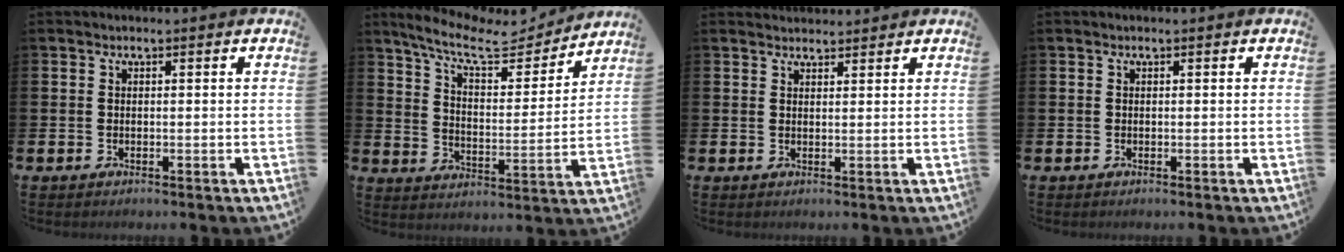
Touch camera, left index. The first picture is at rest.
{"total": 10.2, "force": [8.7, 2.9, 4.5], "torque": [-0.110, -0.050, 0.146]}
{"total": 1.9, "force": [1.8, 0.5, 0.0], "torque": [0.004, -0.006, 0.032]}
{"total": 0.0}